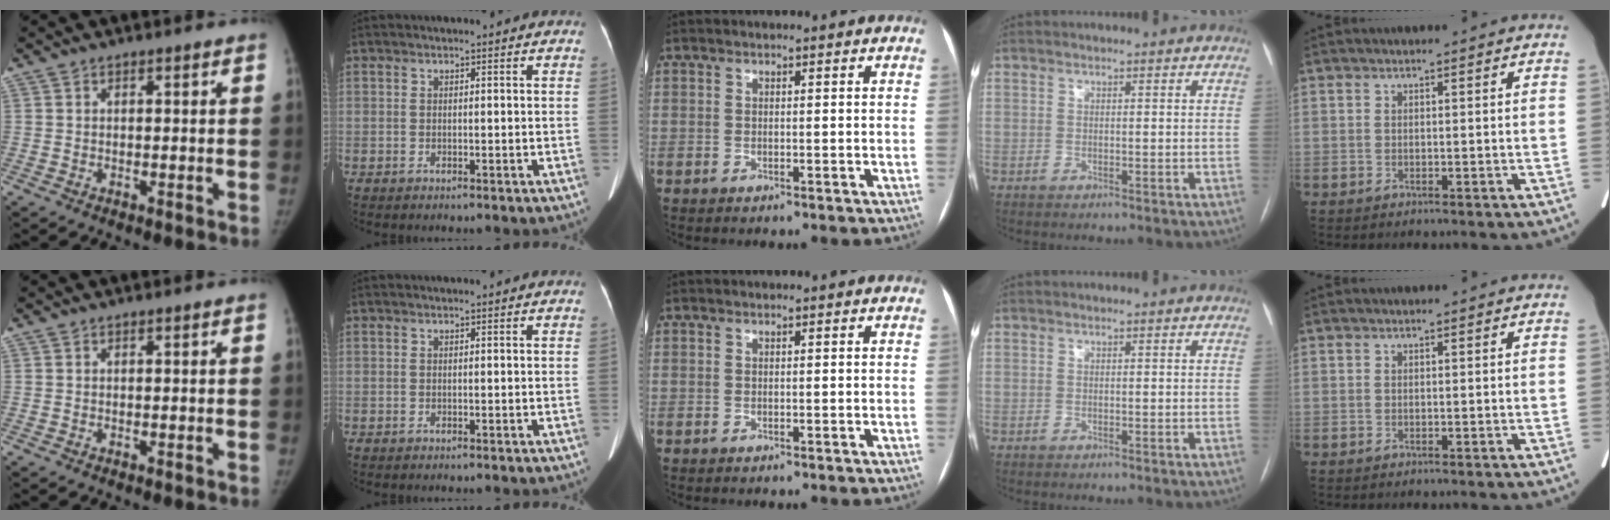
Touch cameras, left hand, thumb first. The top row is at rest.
{}